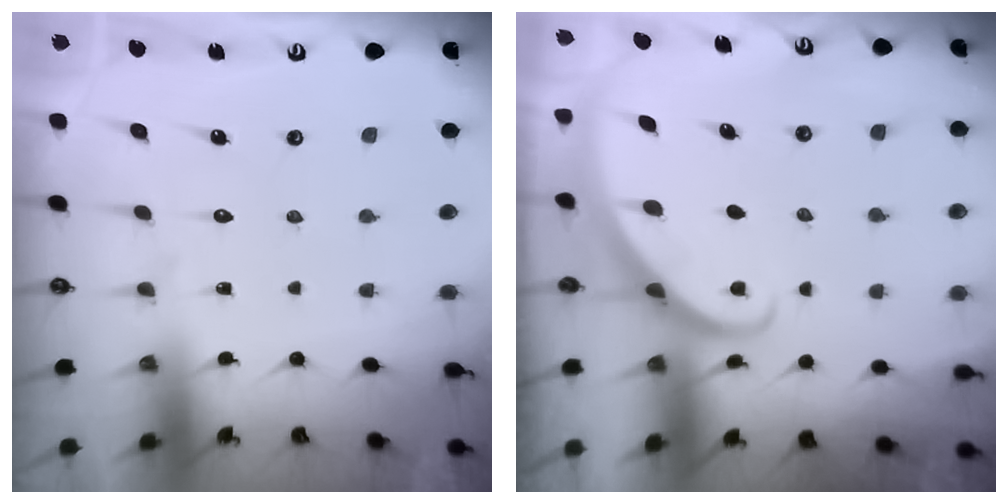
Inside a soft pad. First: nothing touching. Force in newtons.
{"total": 2.7, "press": 2.7, "slide": 0.2}